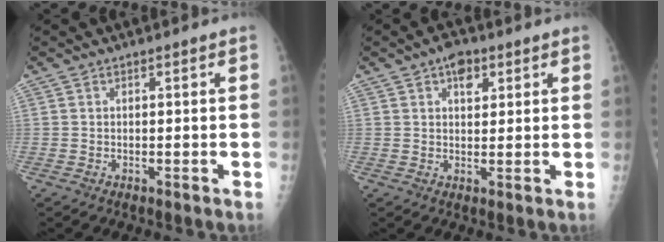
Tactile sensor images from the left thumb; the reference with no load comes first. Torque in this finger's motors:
{"motor_torque": [0.58, 0.49, 0.55, -0.17, 0.00]}